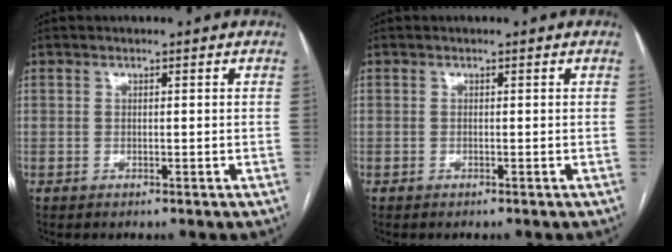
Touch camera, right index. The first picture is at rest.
{"total": 0.0}